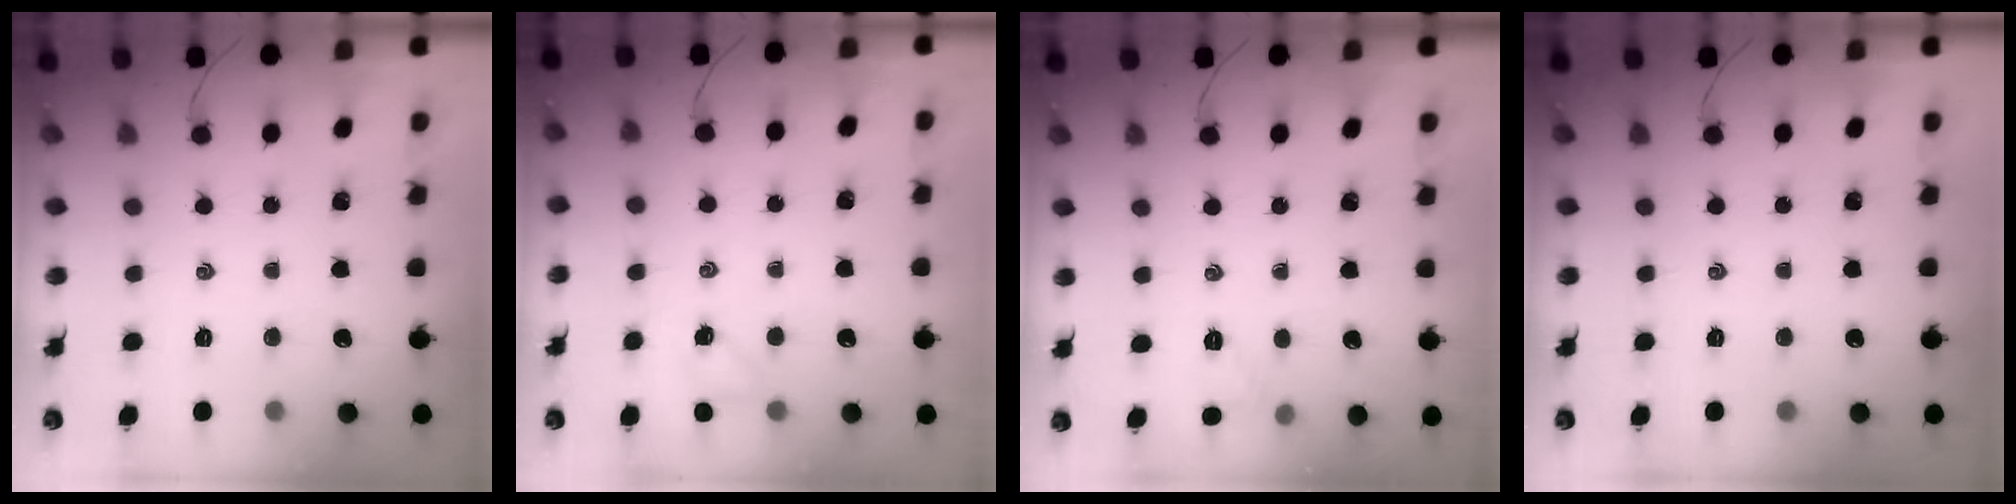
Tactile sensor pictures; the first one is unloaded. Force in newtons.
{"total": 4.2, "press": 4.1, "slide": 0.9}
{"total": 3.8, "press": 3.6, "slide": 1.2}
{"total": 0.0}